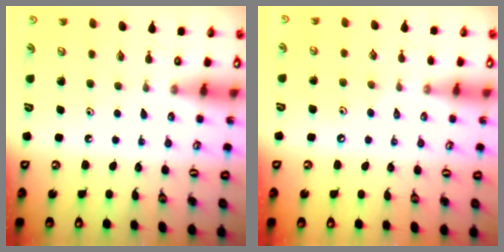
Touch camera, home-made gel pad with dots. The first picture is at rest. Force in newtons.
{"total": 2.6, "press": 2.6, "slide": 0.4}